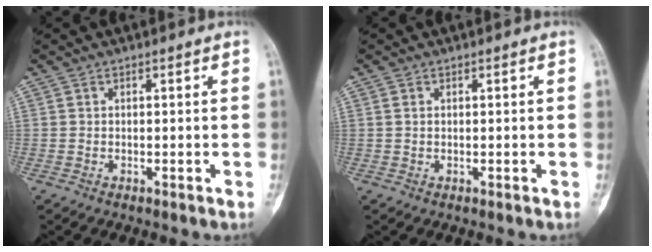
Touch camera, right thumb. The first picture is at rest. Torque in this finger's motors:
{"motor_torque": [0.00, -0.06, 0.28, 0.00, 0.02]}